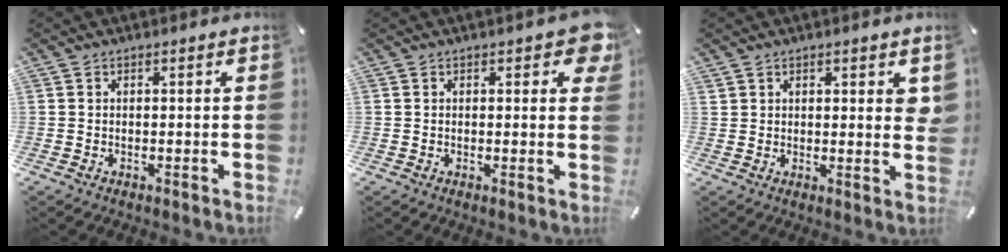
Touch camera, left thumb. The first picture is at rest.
{"total": 4.6, "force": [2.0, 2.2, 3.6], "torque": [-0.035, -0.007, 0.028]}
{"total": 3.1, "force": [1.8, 1.6, 2.0], "torque": [-0.023, -0.004, 0.030]}